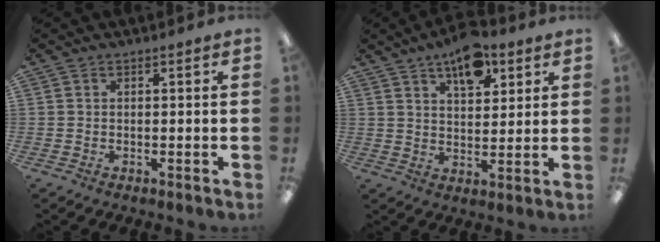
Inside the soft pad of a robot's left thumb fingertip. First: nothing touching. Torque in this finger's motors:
{"motor_torque": [0.05, 0.13, -0.01, -0.33, 0.05]}